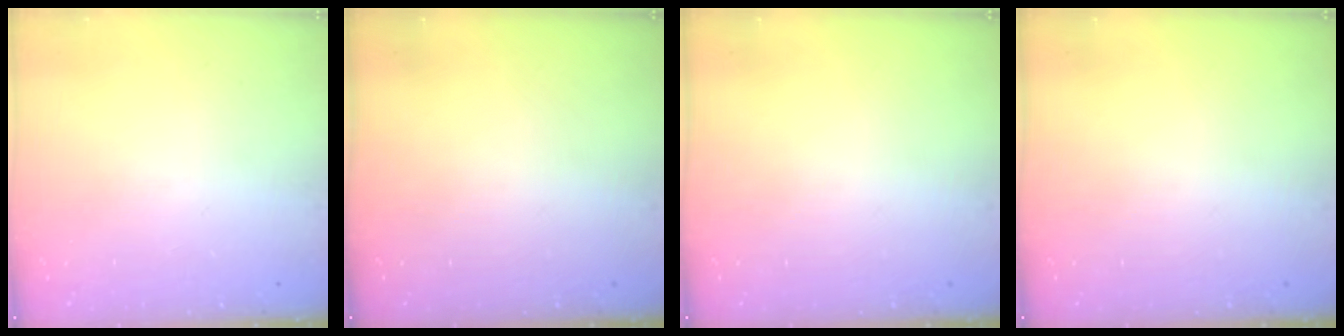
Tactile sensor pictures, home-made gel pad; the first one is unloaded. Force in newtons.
{"total": 0.0}
{"total": 0.0}
{"total": 0.0}